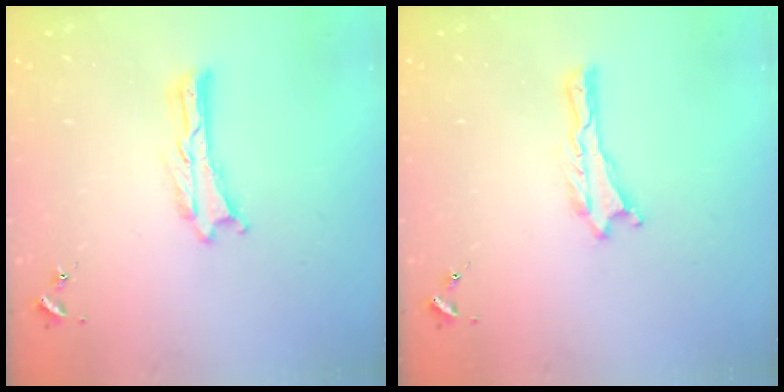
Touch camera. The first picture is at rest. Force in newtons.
{"total": 0.0}